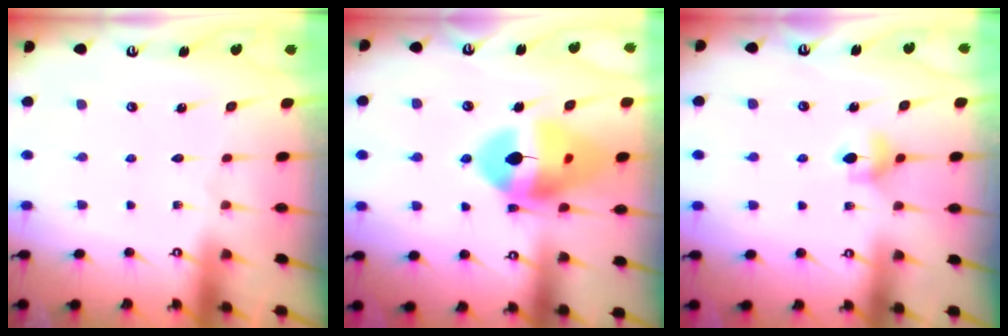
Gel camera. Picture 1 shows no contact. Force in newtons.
{"total": 17.3, "press": 17.2, "slide": 2.2}
{"total": 5.2, "press": 5.1, "slide": 0.9}